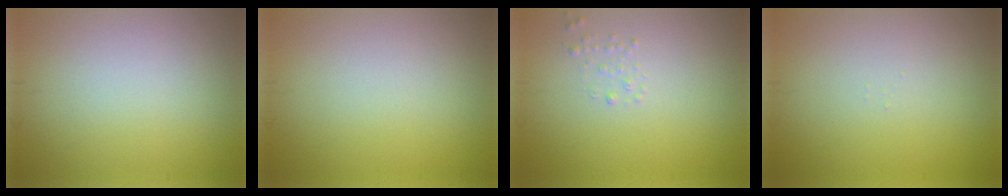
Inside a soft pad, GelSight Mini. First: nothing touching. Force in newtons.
{"total": 0.0}
{"total": 0.6, "press": 0.6, "slide": 0.1}
{"total": 0.0}